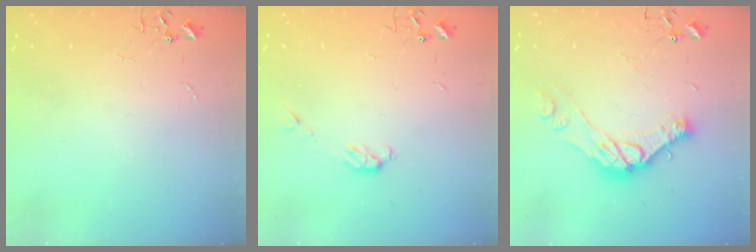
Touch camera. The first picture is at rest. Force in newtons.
{"total": 3.7, "press": 3.7, "slide": 0.6}
{"total": 14.4, "press": 14.3, "slide": 1.1}